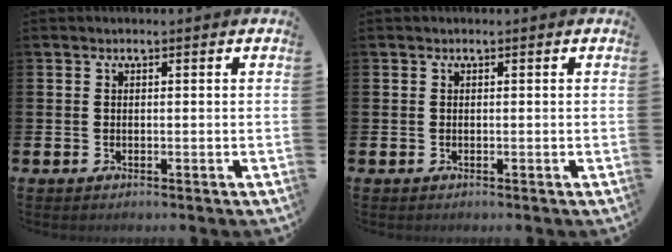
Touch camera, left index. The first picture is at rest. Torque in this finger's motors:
{"motor_torque": [0.00, 0.00, 0.00, 0.02]}